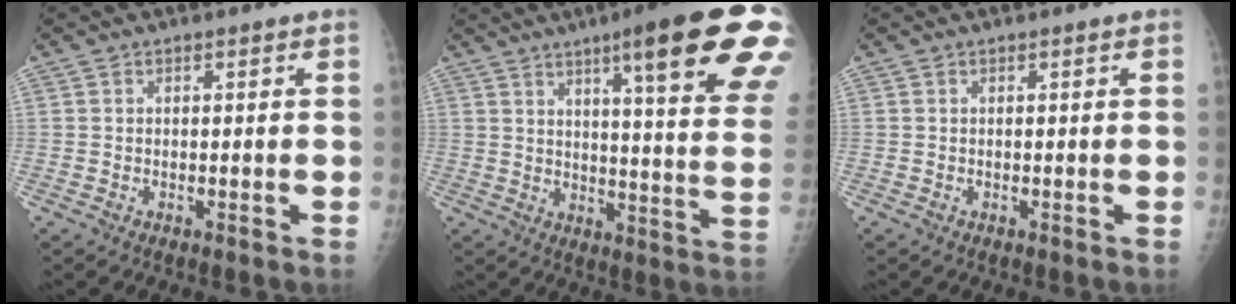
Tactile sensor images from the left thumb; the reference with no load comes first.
{"total": 23.7, "force": [13.0, 3.3, 19.5], "torque": [-0.232, -0.045, 0.168]}
{"total": 0.0}